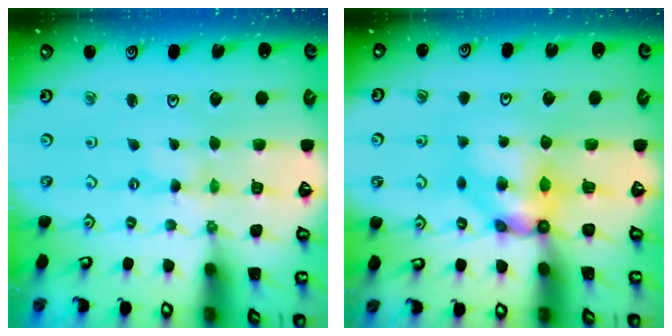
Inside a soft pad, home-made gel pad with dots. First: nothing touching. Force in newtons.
{"total": 7.3, "press": 7.3, "slide": 0.4}